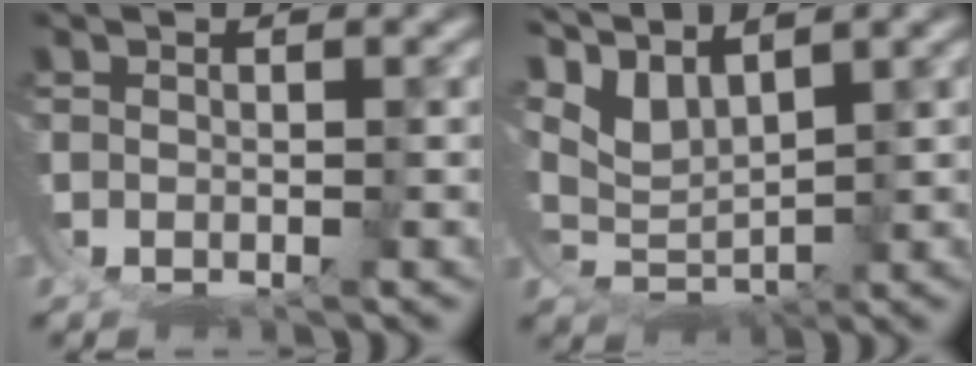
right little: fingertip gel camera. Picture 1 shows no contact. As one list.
[{"total": 8.7, "force": [1.7, 6.6, 5.5], "torque": [-0.134, -0.028, 0.031]}]